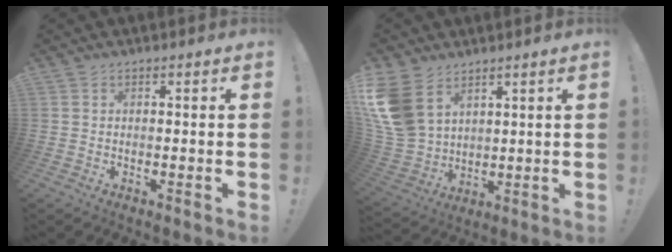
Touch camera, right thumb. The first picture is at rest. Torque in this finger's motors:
{"motor_torque": [1.40, 3.60, 1.49, 1.27, 0.25]}